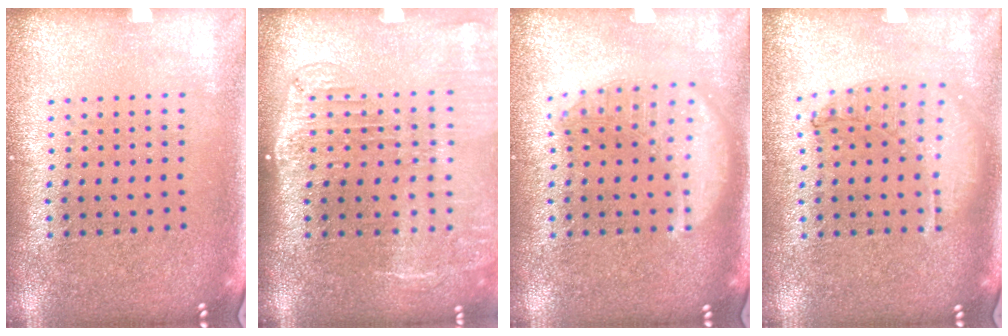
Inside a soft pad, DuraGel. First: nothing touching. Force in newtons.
{"total": 2.1, "press": 1.7, "slide": 1.2}
{"total": 2.8, "press": 2.7, "slide": 0.4}
{"total": 0.9, "press": 0.9, "slide": 0.2}